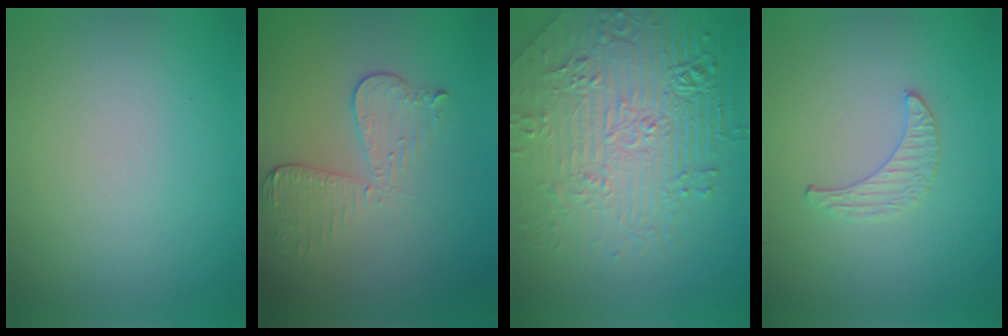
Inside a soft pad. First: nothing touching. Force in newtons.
{"total": 3.1, "press": 2.7, "slide": 1.4}
{"total": 8.2, "press": 6.2, "slide": 5.3}
{"total": 0.8, "press": 0.8, "slide": 0.2}